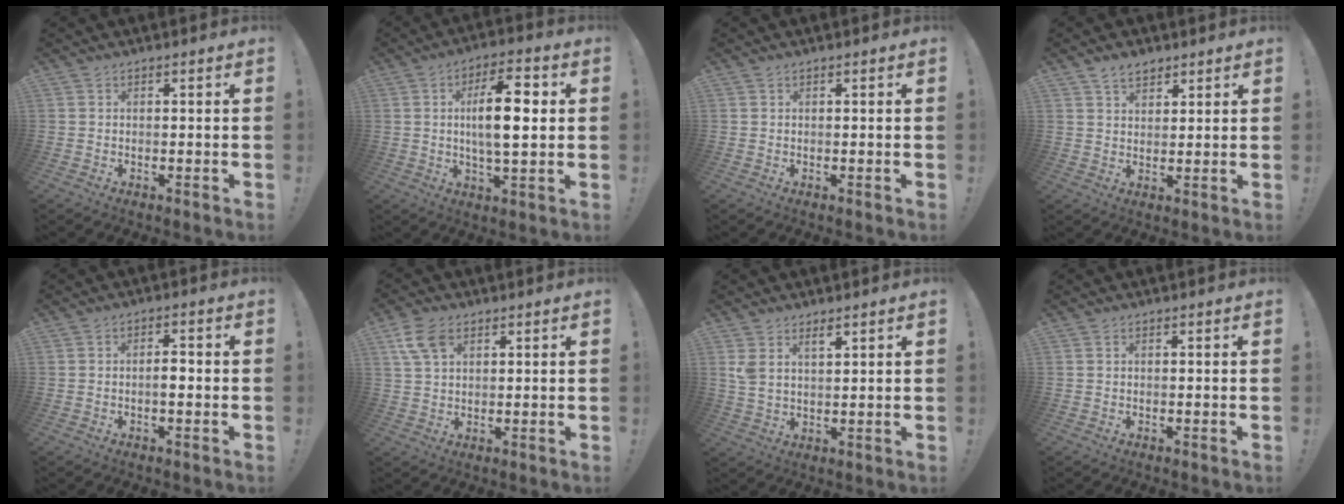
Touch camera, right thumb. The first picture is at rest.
{"total": 12.9, "force": [1.5, 4.7, 12.0], "torque": [-0.189, 0.001, 0.020]}
{"total": 0.0}
{"total": 5.1, "force": [3.6, 3.0, 1.9], "torque": [-0.026, -0.014, 0.066]}
{"total": 3.2, "force": [-0.8, 1.1, 2.9], "torque": [-0.037, 0.001, -0.018]}
{"total": 8.4, "force": [3.9, 5.1, 5.4], "torque": [-0.098, -0.006, 0.077]}
{"total": 4.7, "force": [3.1, 2.2, 2.7], "torque": [-0.040, -0.018, 0.056]}
{"total": 0.0}